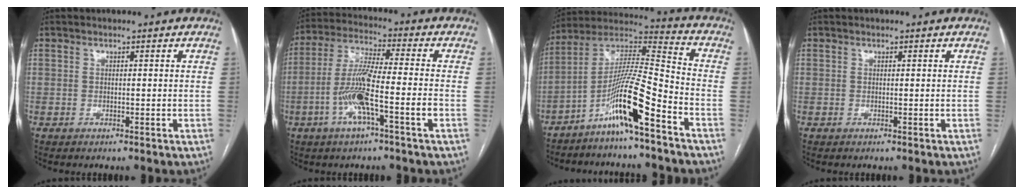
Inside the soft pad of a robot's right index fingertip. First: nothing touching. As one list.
[{"total": 10.5, "force": [-3.5, 0.3, 9.9], "torque": [-0.199, 0.003, -0.071]}, {"total": 12.8, "force": [-7.4, -0.3, 10.5], "torque": [-0.206, 0.006, -0.141]}, {"total": 0.0}]